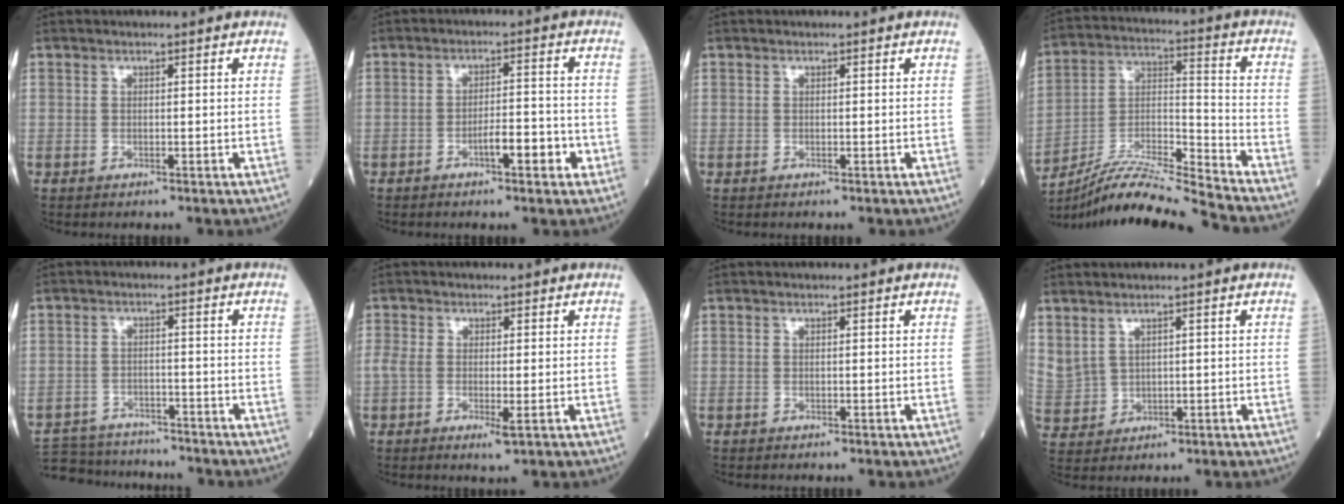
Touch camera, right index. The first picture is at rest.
{"total": 5.1, "force": [-2.2, 1.2, 4.4], "torque": [-0.063, 0.006, -0.036]}
{"total": 0.0}
{"total": 14.9, "force": [-14.1, -2.3, 4.2], "torque": [-0.074, 0.013, -0.260]}
{"total": 10.5, "force": [-9.7, 3.3, 2.0], "torque": [-0.037, 0.007, -0.143]}
{"total": 3.8, "force": [-0.9, 1.1, 3.5], "torque": [-0.074, -0.003, -0.015]}
{"total": 0.0}
{"total": 8.3, "force": [4.2, 5.8, 4.2], "torque": [-0.131, 0.005, 0.104]}